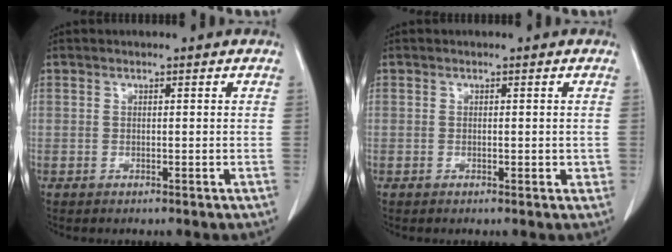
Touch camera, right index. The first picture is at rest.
{"total": 1.1, "force": [-0.1, 0.6, 0.9], "torque": [-0.011, 0.000, -0.001]}